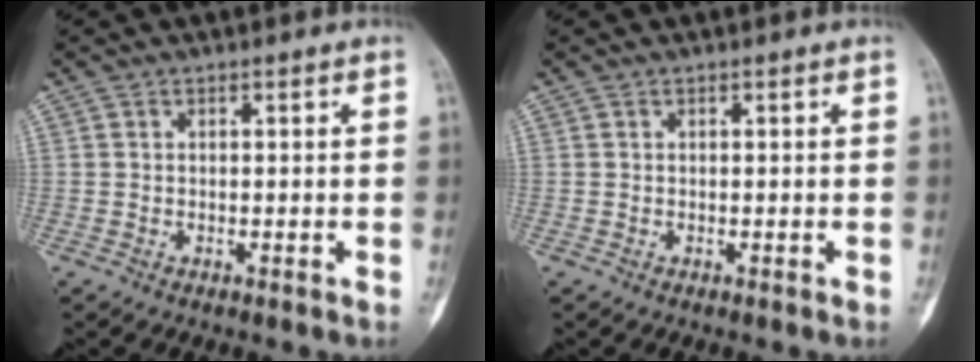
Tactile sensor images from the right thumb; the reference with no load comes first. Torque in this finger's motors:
{"motor_torque": [0.00, 0.00, 0.38, -0.01, 0.00]}